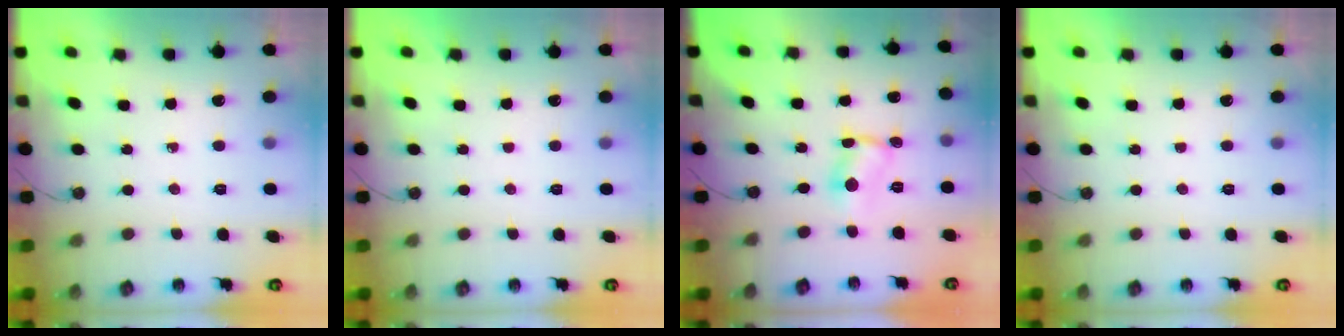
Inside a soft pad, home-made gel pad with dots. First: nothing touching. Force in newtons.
{"total": 0.0}
{"total": 2.4, "press": 2.4, "slide": 0.1}
{"total": 0.0}